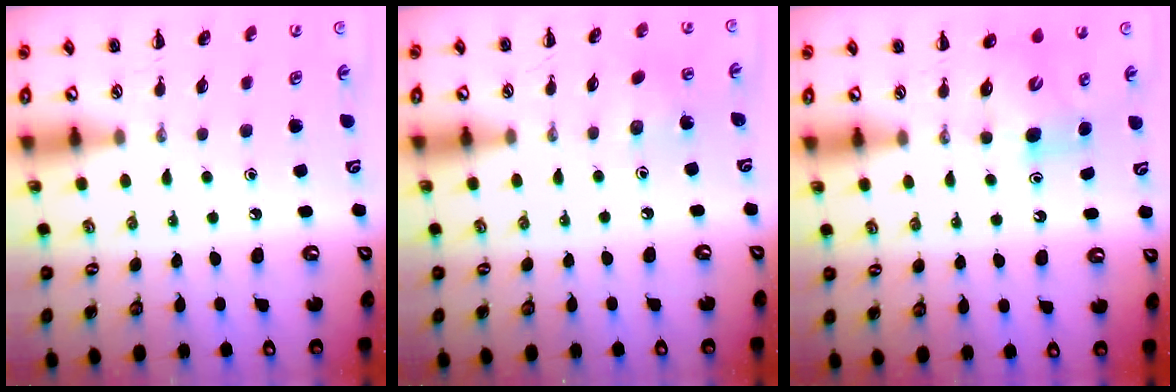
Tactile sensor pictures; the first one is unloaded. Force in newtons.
{"total": 3.4, "press": 3.2, "slide": 0.9}
{"total": 6.2, "press": 6.1, "slide": 0.7}